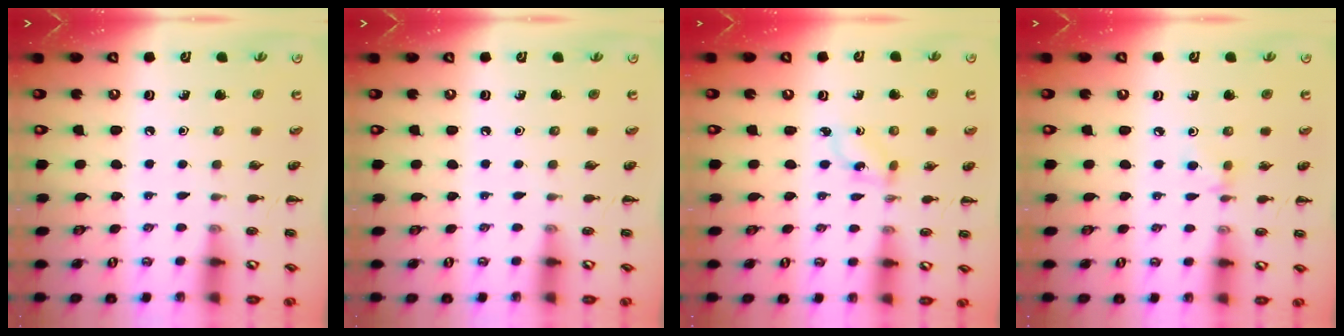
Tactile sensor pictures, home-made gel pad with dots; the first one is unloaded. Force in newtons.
{"total": 0.0}
{"total": 1.7, "press": 1.5, "slide": 0.8}
{"total": 2.8, "press": 2.5, "slide": 1.1}